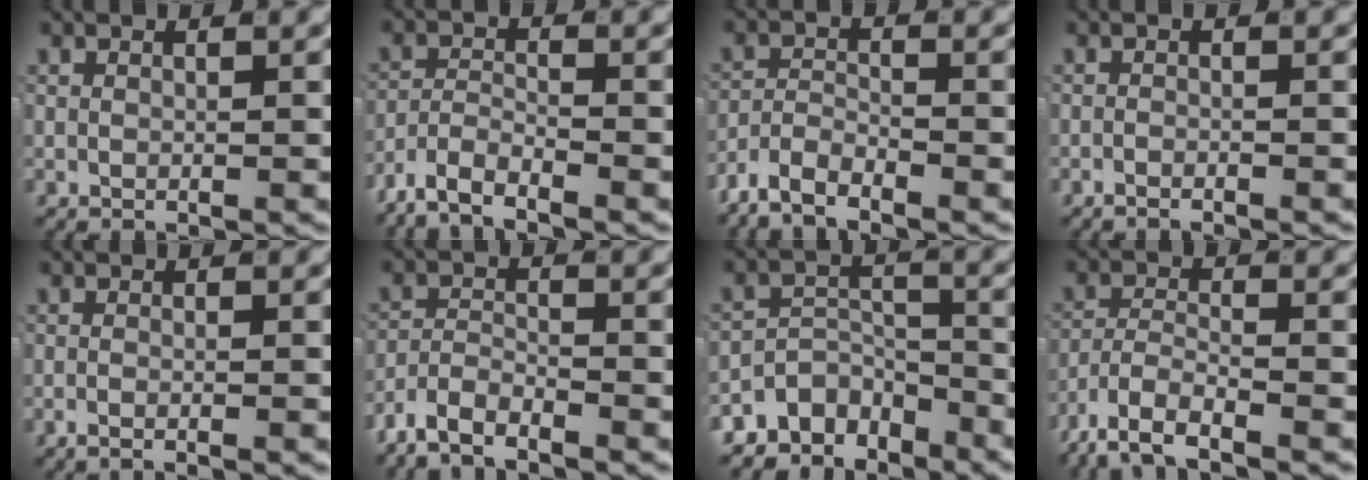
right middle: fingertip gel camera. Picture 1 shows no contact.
{"total": 4.6, "force": [-3.7, 1.7, 2.1], "torque": [-0.040, -0.008, -0.069]}
{"total": 3.7, "force": [-2.9, 1.5, 1.7], "torque": [-0.026, 0.001, -0.060]}
{"total": 1.4, "force": [-1.3, 0.0, 0.4], "torque": [-0.009, 0.000, -0.026]}
{"total": 1.4, "force": [-1.0, -0.1, 0.9], "torque": [-0.019, -0.002, -0.018]}
{"total": 4.0, "force": [-3.3, 1.6, 1.7], "torque": [-0.028, -0.002, -0.065]}
{"total": 8.5, "force": [-6.2, 5.0, 2.8], "torque": [-0.028, -0.010, -0.112]}
{"total": 6.1, "force": [-4.5, 2.4, 3.4], "torque": [-0.072, -0.019, -0.071]}